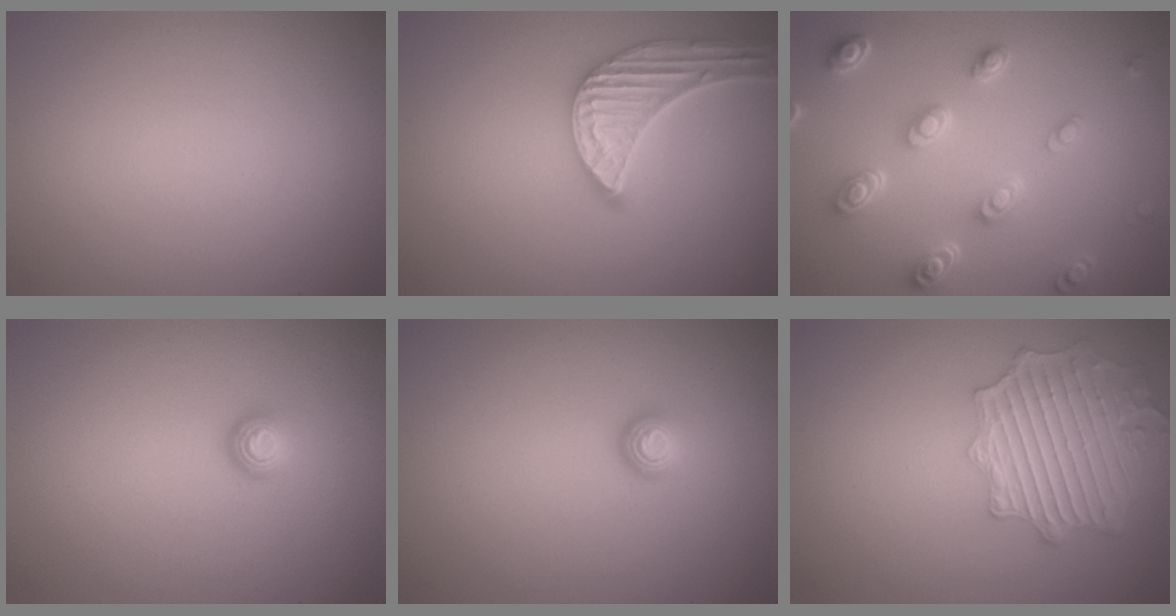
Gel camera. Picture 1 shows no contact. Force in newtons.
{"total": 5.2, "press": 4.4, "slide": 2.7}
{"total": 4.8, "press": 3.8, "slide": 3.0}
{"total": 1.5, "press": 1.0, "slide": 1.1}
{"total": 1.5, "press": 1.0, "slide": 1.1}
{"total": 6.4, "press": 5.6, "slide": 3.1}